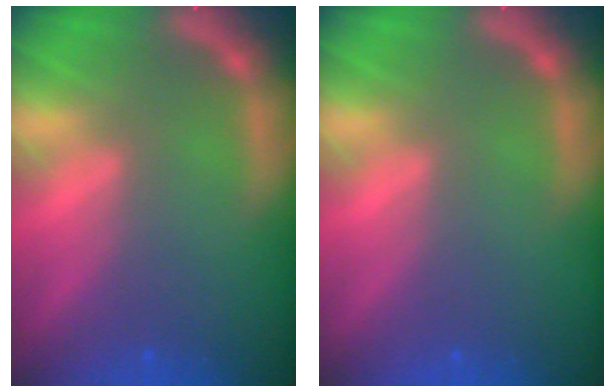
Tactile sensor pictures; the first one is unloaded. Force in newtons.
{"total": 0.0}